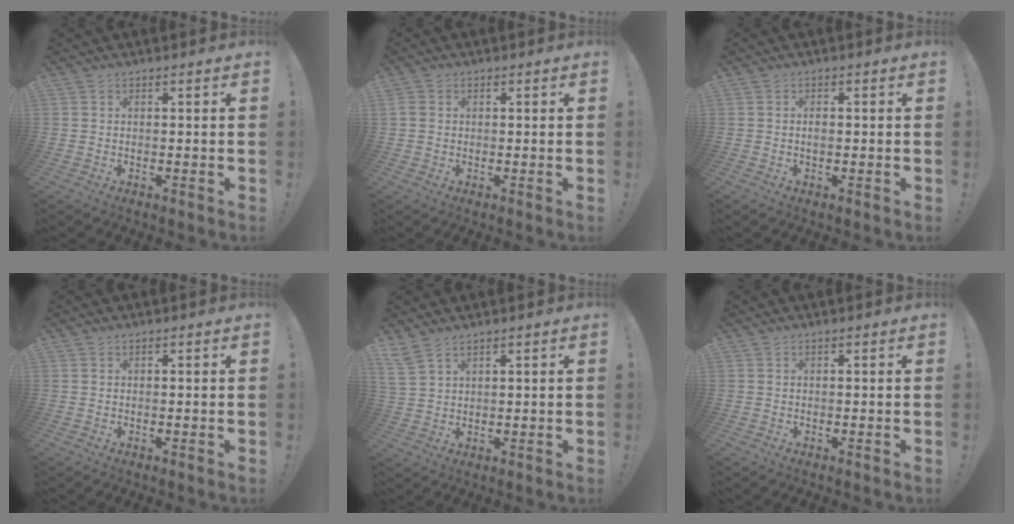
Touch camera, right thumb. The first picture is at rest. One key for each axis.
{"total": 2.4, "fx": 0.3, "fy": 2.1, "fz": 1.1, "tx": -0.021, "ty": 0.007, "tz": 0.007}
{"total": 1.2, "fx": -0.1, "fy": 0.6, "fz": 1.0, "tx": -0.019, "ty": 0.005, "tz": -0.003}
{"total": 0.0}
{"total": 5.0, "fx": 4.1, "fy": 1.5, "fz": 2.4, "tx": -0.052, "ty": -0.015, "tz": 0.081}
{"total": 0.0}